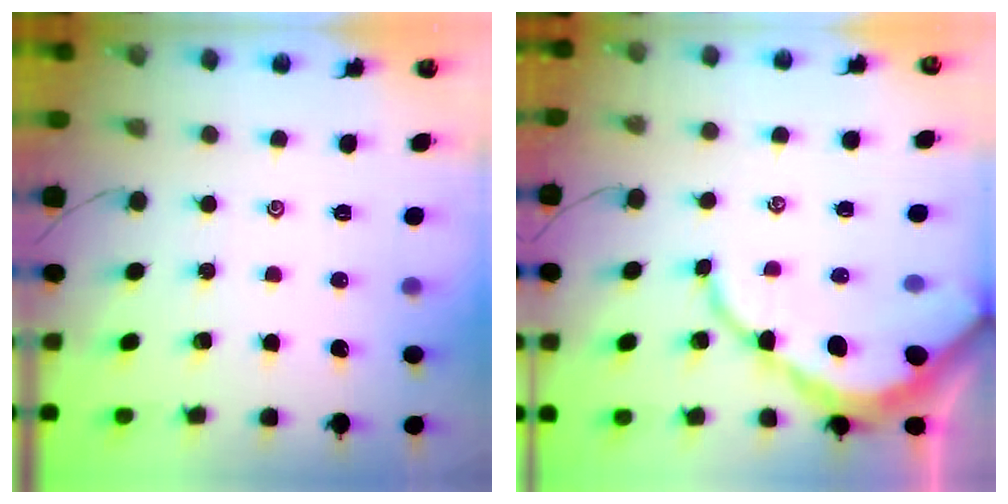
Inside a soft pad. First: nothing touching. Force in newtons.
{"total": 10.5, "press": 10.4, "slide": 1.1}